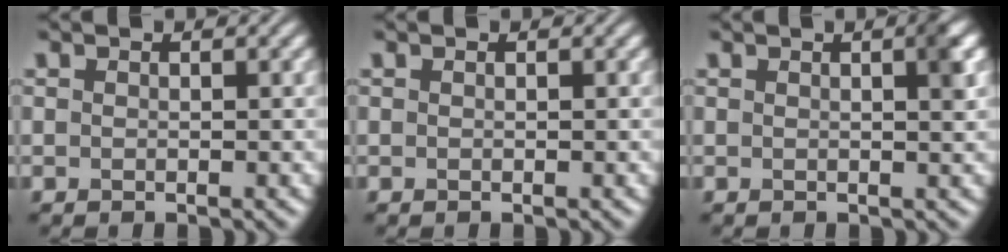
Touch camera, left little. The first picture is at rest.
{"total": 0.0}
{"total": 2.1, "force": [0.6, 0.4, 2.0], "torque": [-0.019, 0.008, 0.006]}